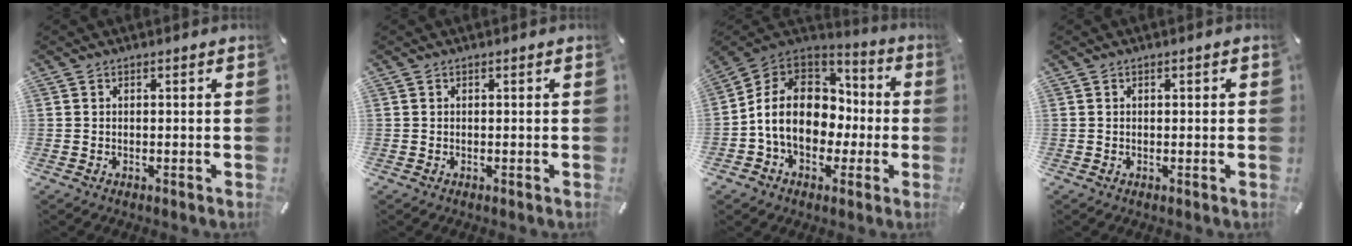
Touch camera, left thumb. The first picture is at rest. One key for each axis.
{"total": 0.0}
{"total": 14.8, "fx": -1.5, "fy": 12.3, "fz": 8.2, "tx": -0.162, "ty": 0.014, "tz": -0.023}
{"total": 0.5, "fx": -0.1, "fy": 0.4, "fz": 0.4, "tx": -0.007, "ty": 0.002, "tz": -0.002}